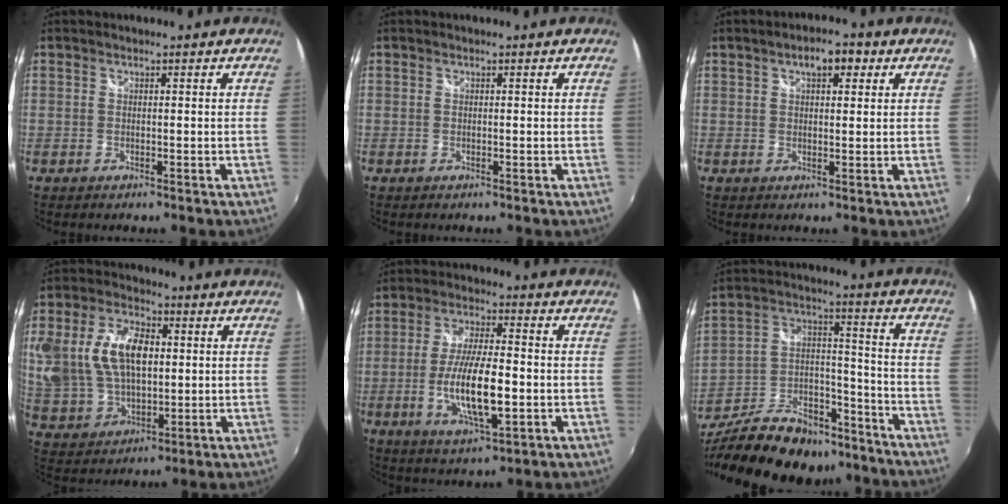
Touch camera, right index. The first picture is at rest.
{"total": 0.0}
{"total": 4.7, "force": [2.2, 2.2, 3.5], "torque": [-0.053, 0.015, 0.032]}
{"total": 19.6, "force": [3.6, 12.4, 14.8], "torque": [-0.322, 0.025, 0.079]}
{"total": 12.3, "force": [-2.8, 3.3, 11.5], "torque": [-0.222, -0.012, -0.048]}
{"total": 28.5, "force": [-22.0, 12.1, 13.5], "torque": [-0.281, 0.013, -0.332]}